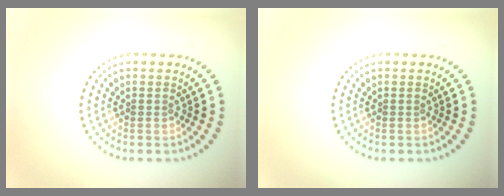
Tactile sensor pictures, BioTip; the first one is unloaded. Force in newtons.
{"total": 0.0}